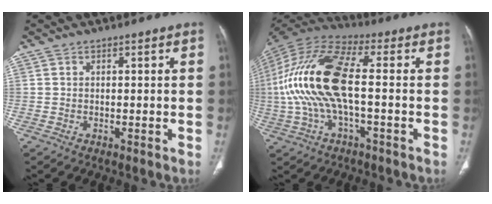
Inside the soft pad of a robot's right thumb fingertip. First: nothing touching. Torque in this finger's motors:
{"motor_torque": [2.32, 2.69, 2.44, -0.32, 0.75]}